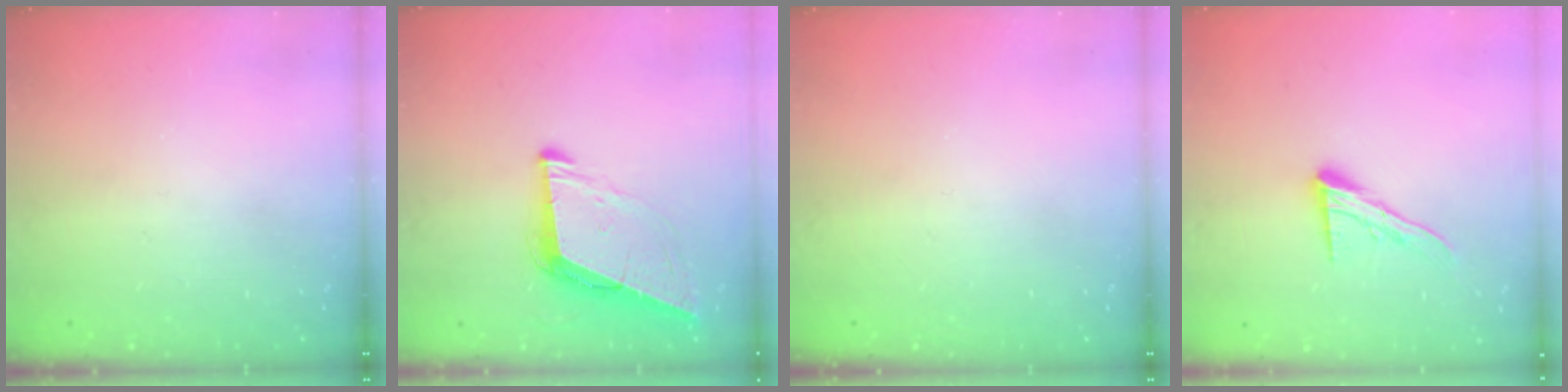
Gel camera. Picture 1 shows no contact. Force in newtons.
{"total": 9.0, "press": 8.1, "slide": 3.8}
{"total": 0.0}
{"total": 12.0, "press": 12.0, "slide": 1.0}